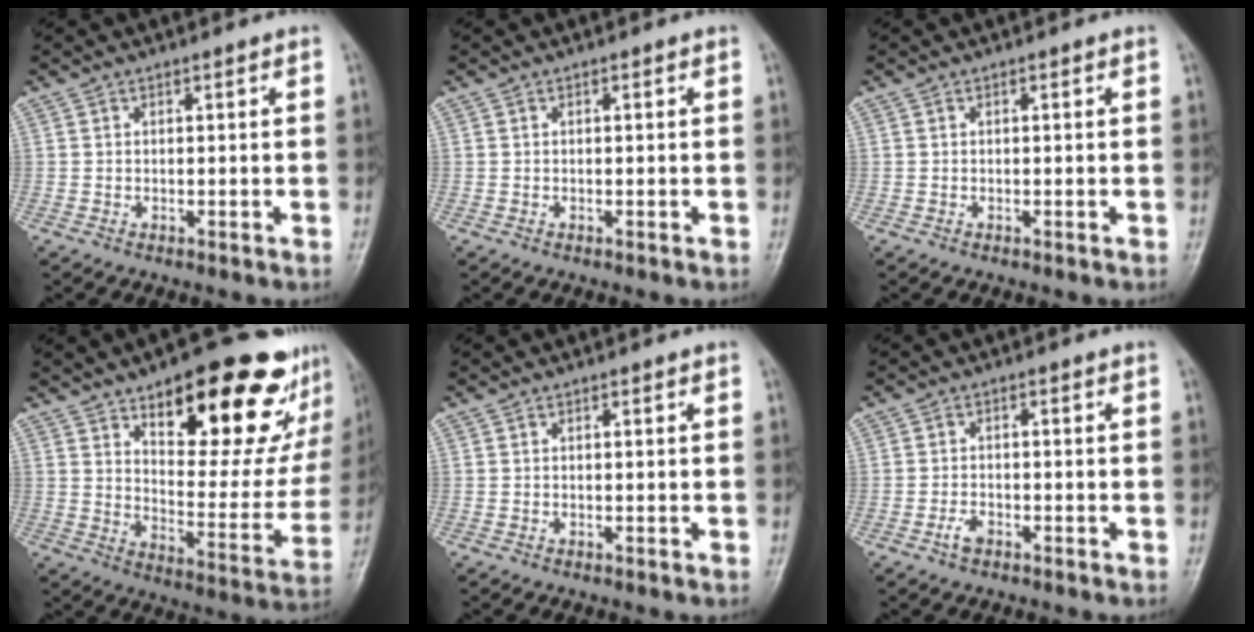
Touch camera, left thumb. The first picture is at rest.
{"total": 0.0}
{"total": 0.0}
{"total": 25.4, "force": [14.9, 9.9, 18.0], "torque": [-0.192, -0.065, 0.216]}
{"total": 0.0}
{"total": 2.4, "force": [-1.5, 1.2, 1.4], "torque": [-0.028, 0.011, -0.028]}